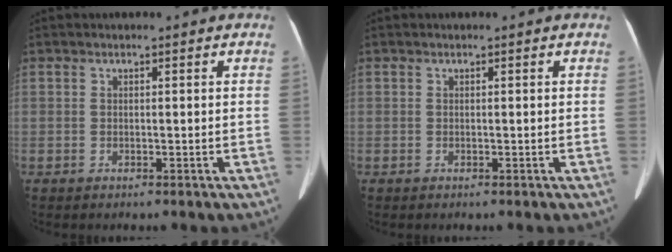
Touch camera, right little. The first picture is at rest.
{"total": 0.0}